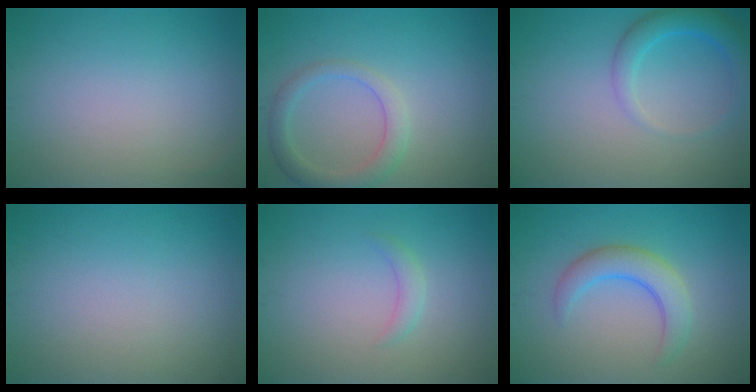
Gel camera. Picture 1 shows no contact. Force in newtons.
{"total": 3.0, "press": 2.9, "slide": 0.3}
{"total": 3.2, "press": 3.2, "slide": 0.3}
{"total": 0.0}
{"total": 1.2, "press": 1.2, "slide": 0.1}
{"total": 3.8, "press": 3.8, "slide": 0.1}